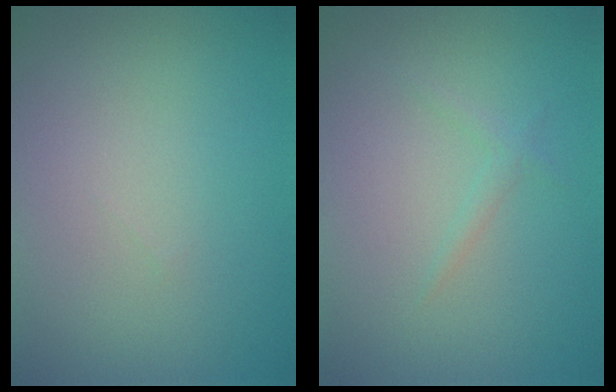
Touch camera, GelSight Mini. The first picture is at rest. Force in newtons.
{"total": 0.8, "press": 0.8, "slide": 0.0}